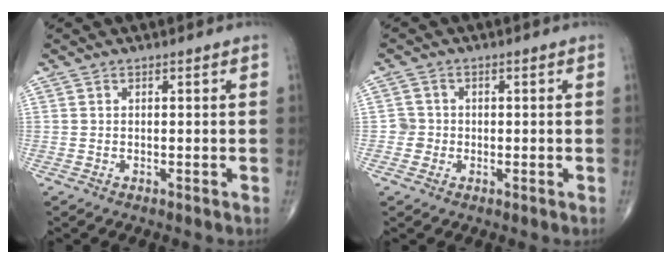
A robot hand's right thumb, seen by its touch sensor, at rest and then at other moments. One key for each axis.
{"total": 2.3, "fx": -0.4, "fy": 2.2, "fz": 0.0, "tx": 0.019, "ty": 0.009, "tz": -0.012}